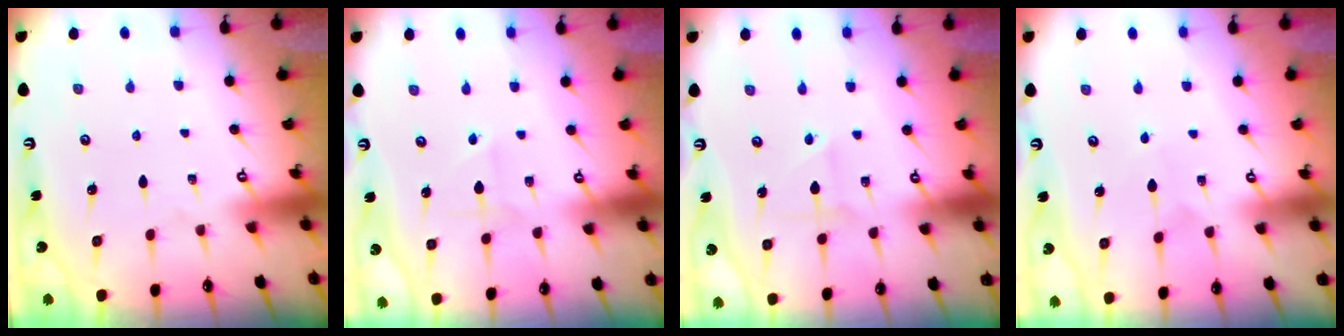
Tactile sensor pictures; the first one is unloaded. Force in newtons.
{"total": 1.9, "press": 1.9, "slide": 0.2}
{"total": 1.8, "press": 1.7, "slide": 0.2}
{"total": 1.9, "press": 1.9, "slide": 0.2}